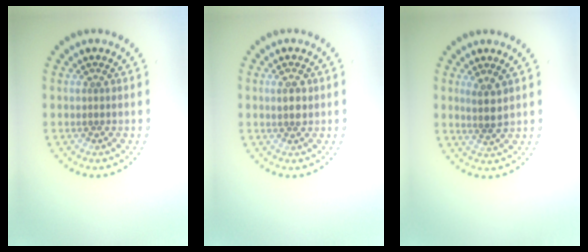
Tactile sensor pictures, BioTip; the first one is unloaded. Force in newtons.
{"total": 1.5, "press": 1.5, "slide": 0.2}
{"total": 1.8, "press": 1.5, "slide": 1.1}